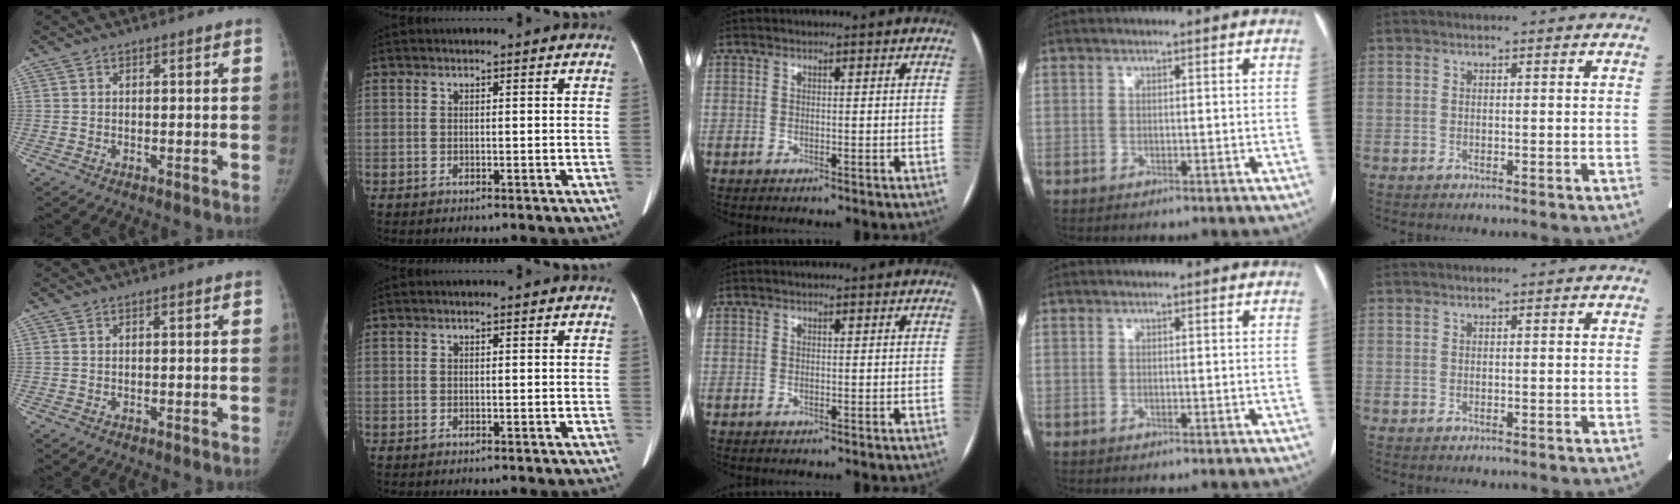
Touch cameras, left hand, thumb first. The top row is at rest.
{}